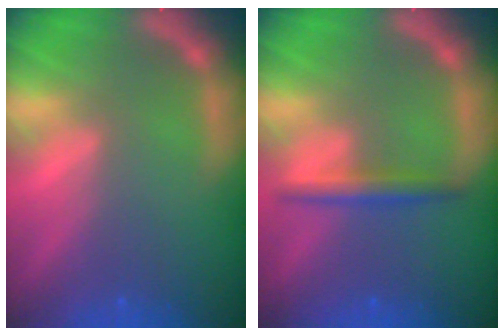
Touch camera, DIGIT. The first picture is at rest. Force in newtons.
{"total": 2.4}